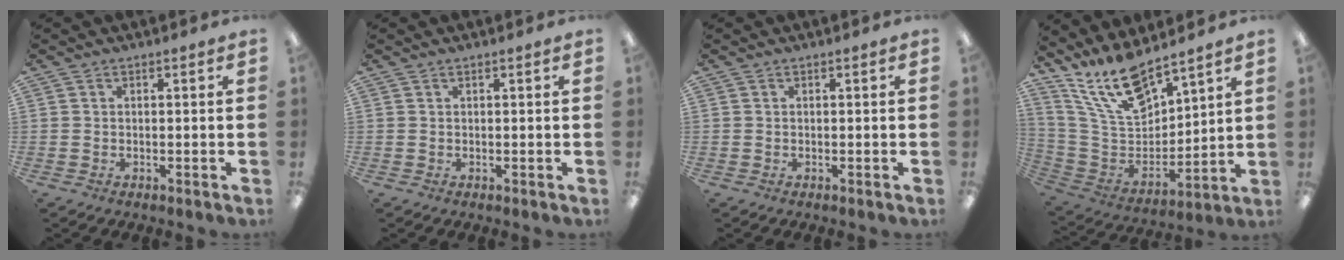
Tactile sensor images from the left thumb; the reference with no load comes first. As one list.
[{"total": 0.0}, {"total": 0.0}, {"total": 16.3, "force": [13.1, 5.8, 7.7], "torque": [-0.173, -0.073, 0.241]}]